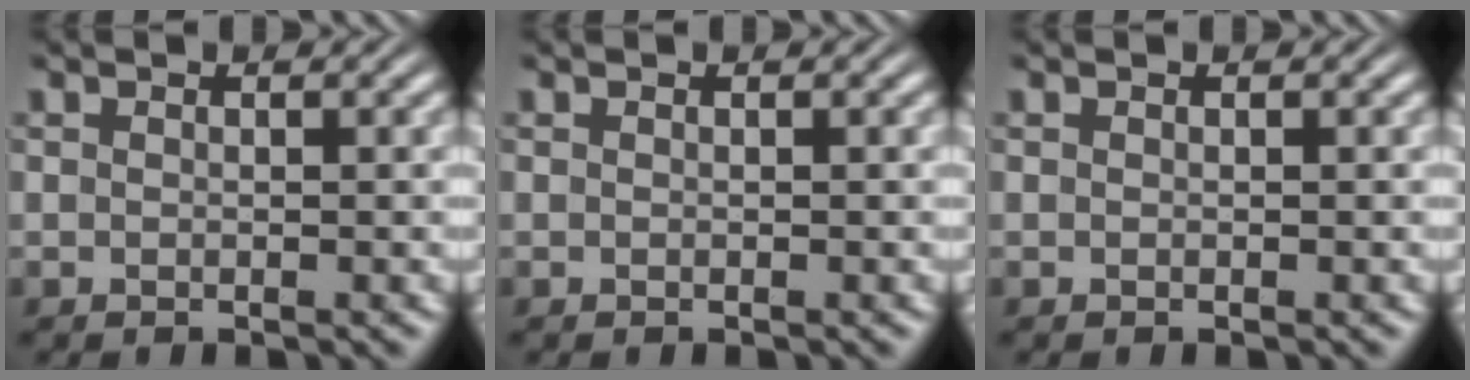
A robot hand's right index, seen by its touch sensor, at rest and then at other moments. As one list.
[{"total": 0.0}, {"total": 0.0}]